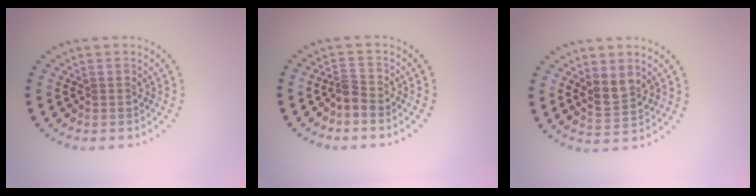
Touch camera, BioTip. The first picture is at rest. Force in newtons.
{"total": 1.7, "press": 1.2, "slide": 1.2}
{"total": 2.6, "press": 2.5, "slide": 0.9}